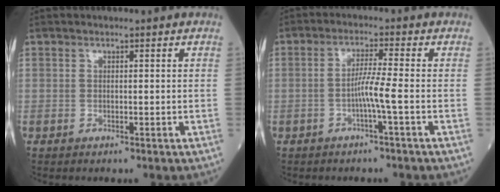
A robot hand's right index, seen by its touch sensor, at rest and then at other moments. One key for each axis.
{"total": 3.7, "fx": -1.1, "fy": -0.9, "fz": 3.4, "tx": -0.066, "ty": 0.004, "tz": -0.020}